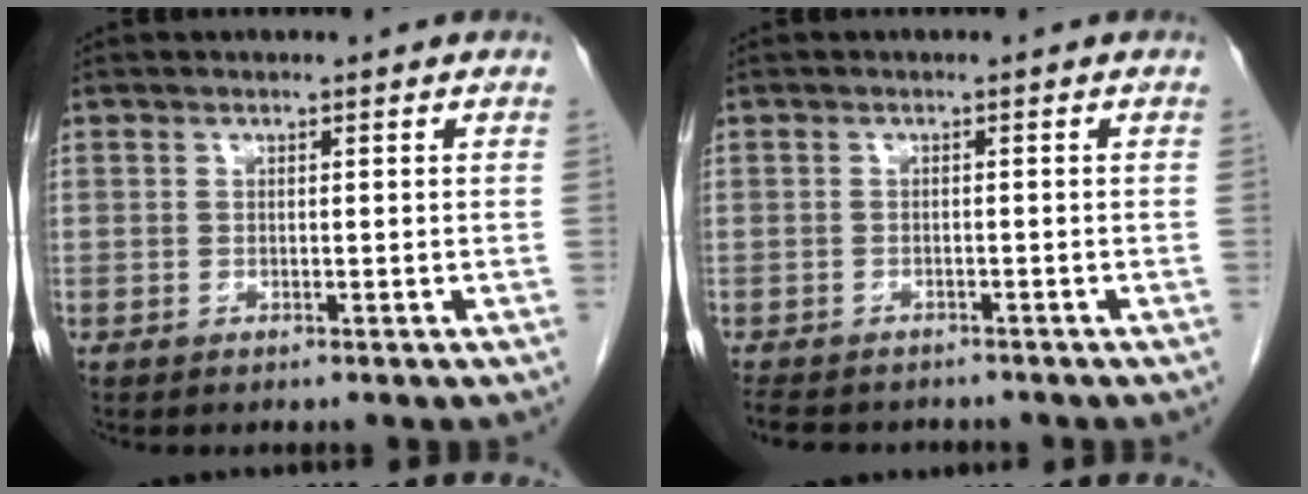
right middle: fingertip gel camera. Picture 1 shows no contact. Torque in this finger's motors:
{"motor_torque": [0.39, -0.18, 0.07, 0.03]}